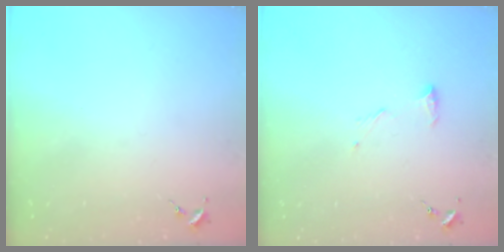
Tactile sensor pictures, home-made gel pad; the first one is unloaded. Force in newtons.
{"total": 8.0, "press": 7.9, "slide": 0.7}